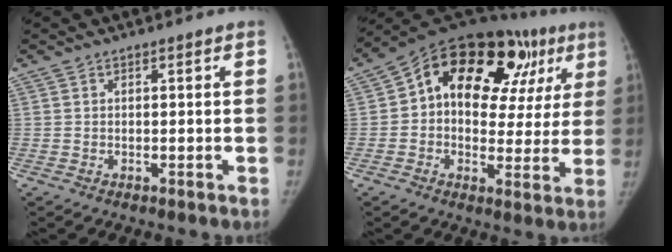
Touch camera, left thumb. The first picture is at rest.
{"total": 23.9, "force": [8.4, 14.5, 17.0], "torque": [-0.203, 0.049, 0.123]}